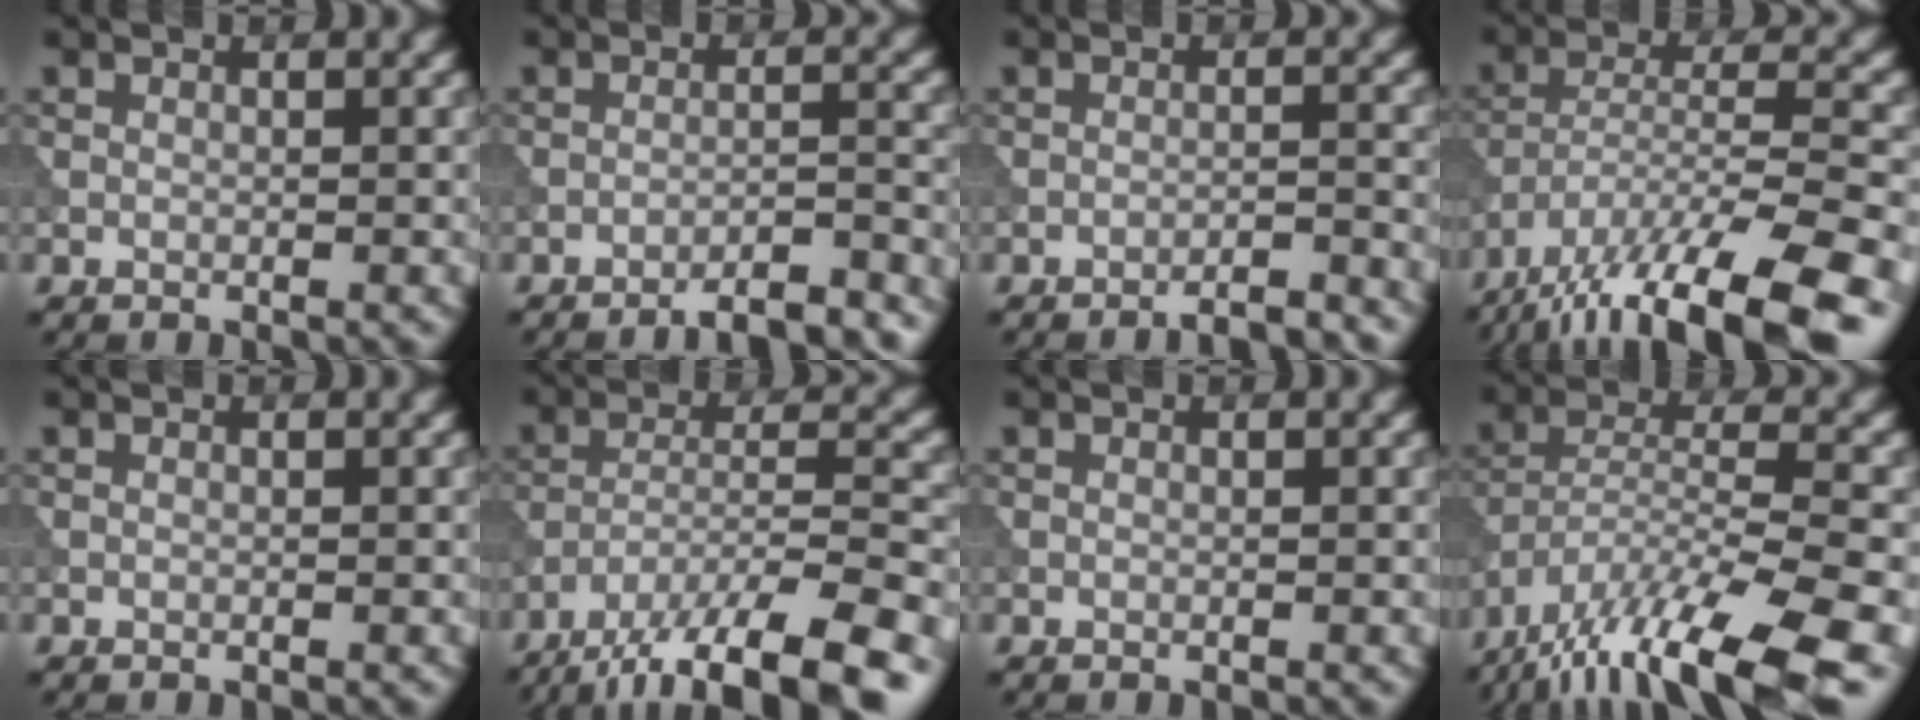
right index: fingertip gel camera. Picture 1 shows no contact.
{"total": 8.4, "force": [-7.7, 1.8, 2.9], "torque": [-0.016, 0.027, -0.088]}
{"total": 3.9, "force": [-3.5, 0.5, 1.6], "torque": [-0.012, 0.014, -0.050]}
{"total": 15.4, "force": [-11.5, 3.8, 9.4], "torque": [-0.175, -0.021, -0.176]}
{"total": 0.0}
{"total": 13.3, "force": [-10.2, 3.3, 7.9], "torque": [-0.132, -0.014, -0.154]}
{"total": 0.0}
{"total": 14.0, "force": [-10.5, 2.8, 8.9], "torque": [-0.174, 0.000, -0.179]}